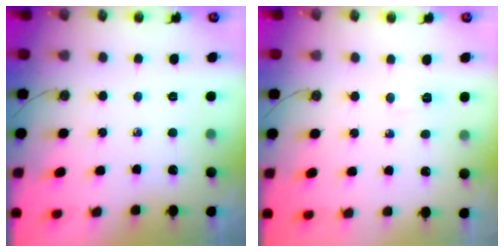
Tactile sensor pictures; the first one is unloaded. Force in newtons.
{"total": 2.9, "press": 2.9, "slide": 0.5}